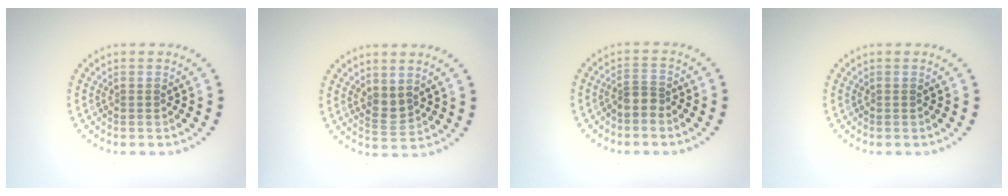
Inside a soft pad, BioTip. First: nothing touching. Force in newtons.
{"total": 1.7, "press": 1.5, "slide": 0.8}
{"total": 1.9, "press": 1.5, "slide": 1.2}
{"total": 0.0}